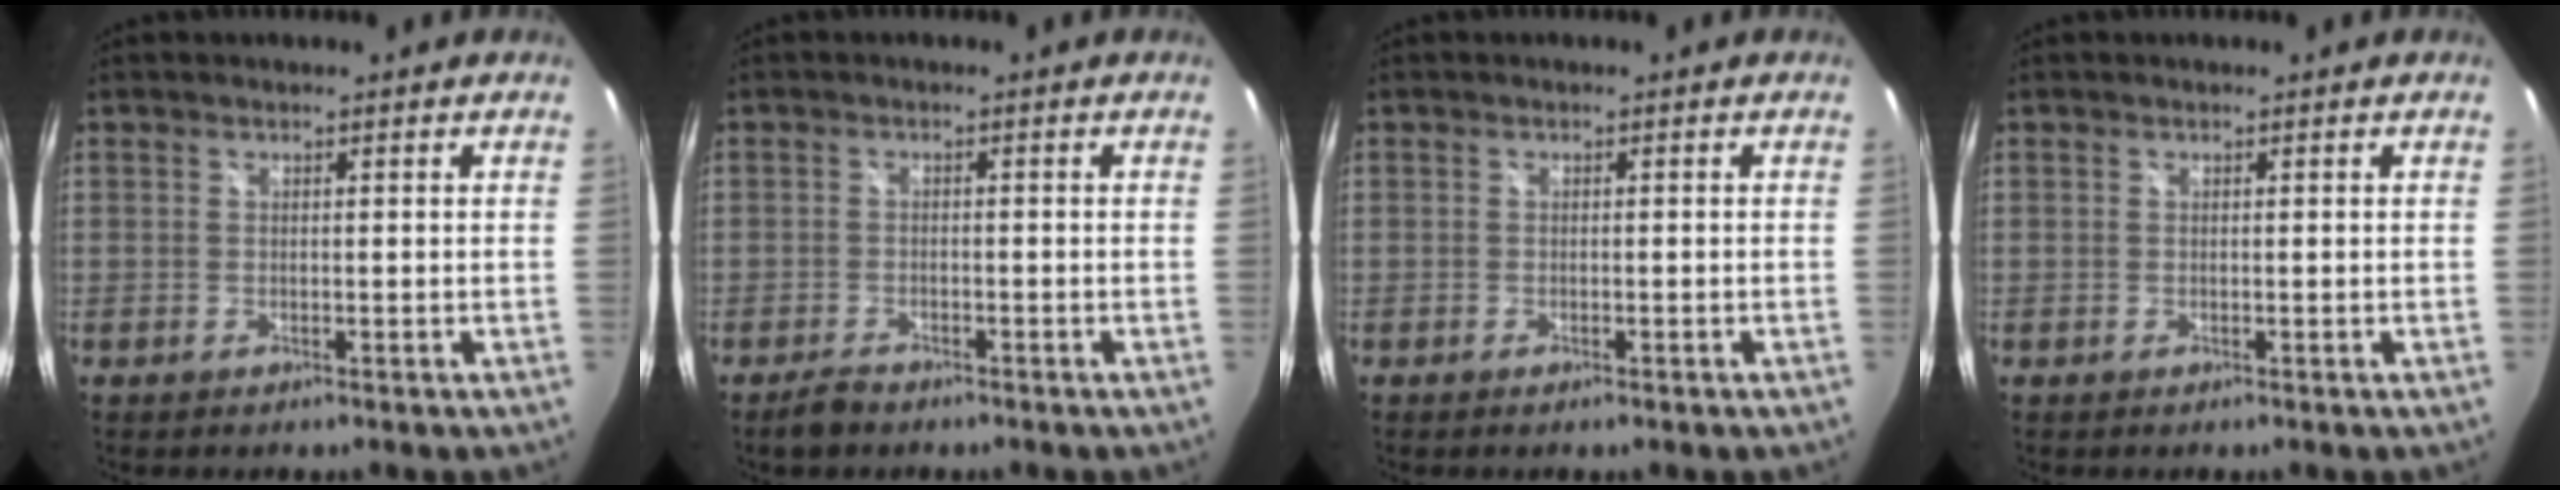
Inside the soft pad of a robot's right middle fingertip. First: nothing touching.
{"total": 2.8, "force": [-2.3, 1.1, 1.1], "torque": [-0.031, -0.003, -0.043]}
{"total": 1.1, "force": [-0.9, 0.3, 0.7], "torque": [-0.011, -0.003, -0.014]}
{"total": 0.0}